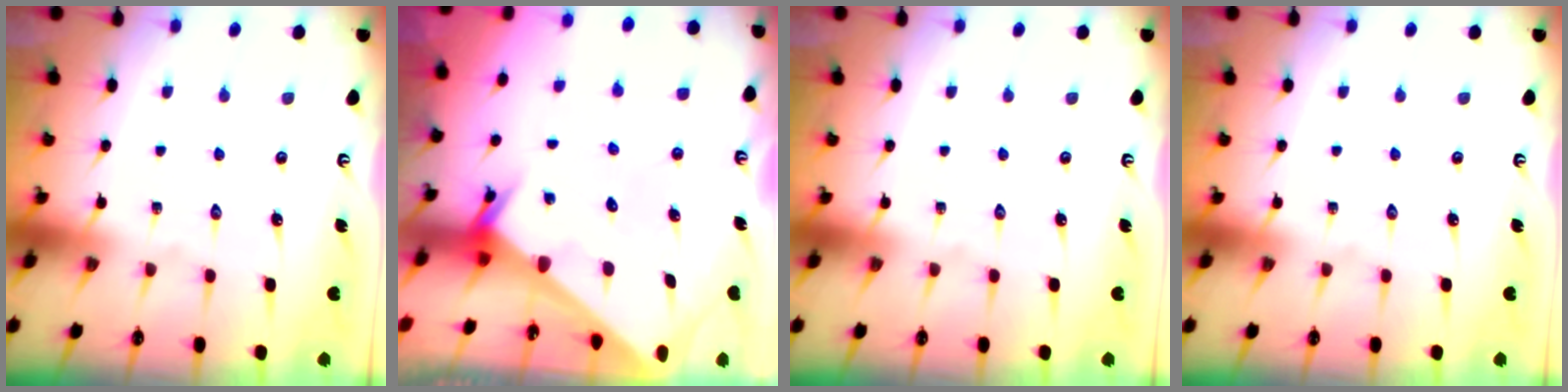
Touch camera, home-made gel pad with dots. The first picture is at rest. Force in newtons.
{"total": 2.0, "press": 2.0, "slide": 0.1}
{"total": 0.0}
{"total": 0.0}